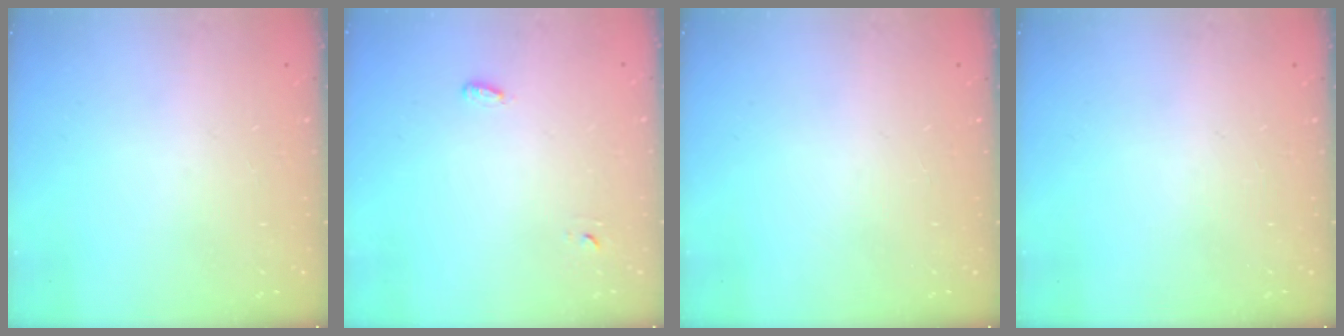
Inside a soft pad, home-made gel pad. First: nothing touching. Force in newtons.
{"total": 2.8, "press": 2.7, "slide": 0.6}
{"total": 0.0}
{"total": 0.0}